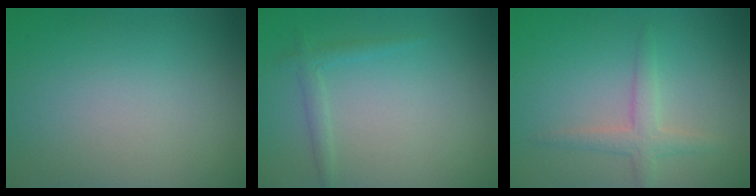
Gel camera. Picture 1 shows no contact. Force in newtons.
{"total": 1.2, "press": 1.2, "slide": 0.0}
{"total": 2.2, "press": 2.2, "slide": 0.1}